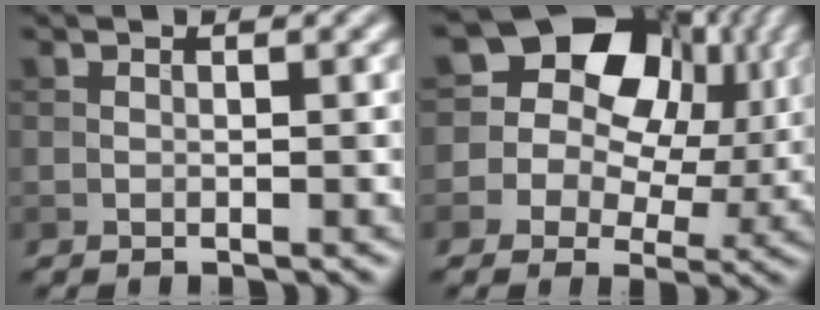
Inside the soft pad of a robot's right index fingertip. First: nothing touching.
{"total": 16.1, "force": [5.7, 12.6, 8.2], "torque": [-0.172, 0.053, 0.080]}